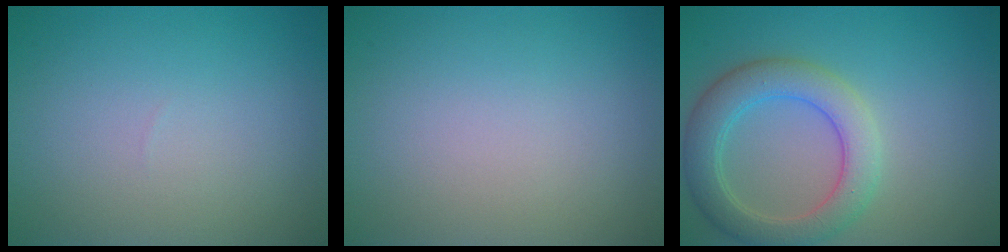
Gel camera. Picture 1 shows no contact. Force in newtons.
{"total": 0.0}
{"total": 5.0, "press": 5.0, "slide": 0.5}